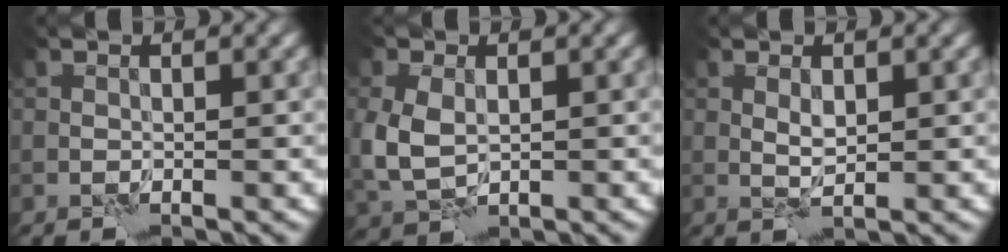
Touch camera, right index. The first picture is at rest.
{"total": 4.2, "force": [0.2, 2.9, 3.1], "torque": [-0.082, -0.007, 0.005]}
{"total": 1.3, "force": [0.8, 0.4, 1.0], "torque": [-0.021, -0.001, 0.016]}